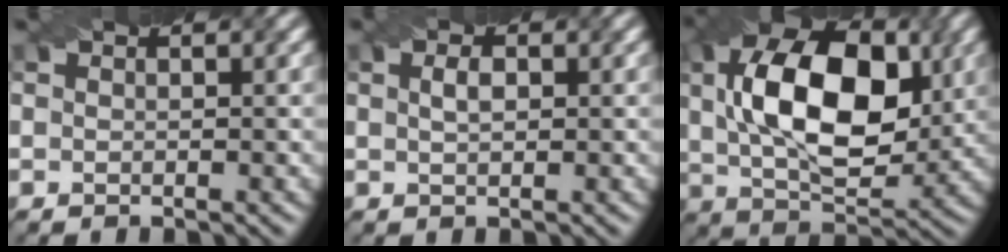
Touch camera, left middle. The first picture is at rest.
{"total": 1.4, "force": [0.3, 0.7, 1.1], "torque": [-0.024, 0.002, 0.007]}
{"total": 13.2, "force": [2.0, 7.4, 10.7], "torque": [-0.183, 0.014, 0.034]}